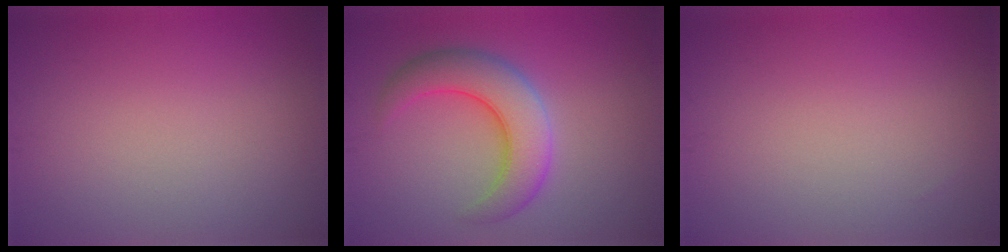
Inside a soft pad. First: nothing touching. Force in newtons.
{"total": 6.4, "press": 6.4, "slide": 0.2}
{"total": 0.0}